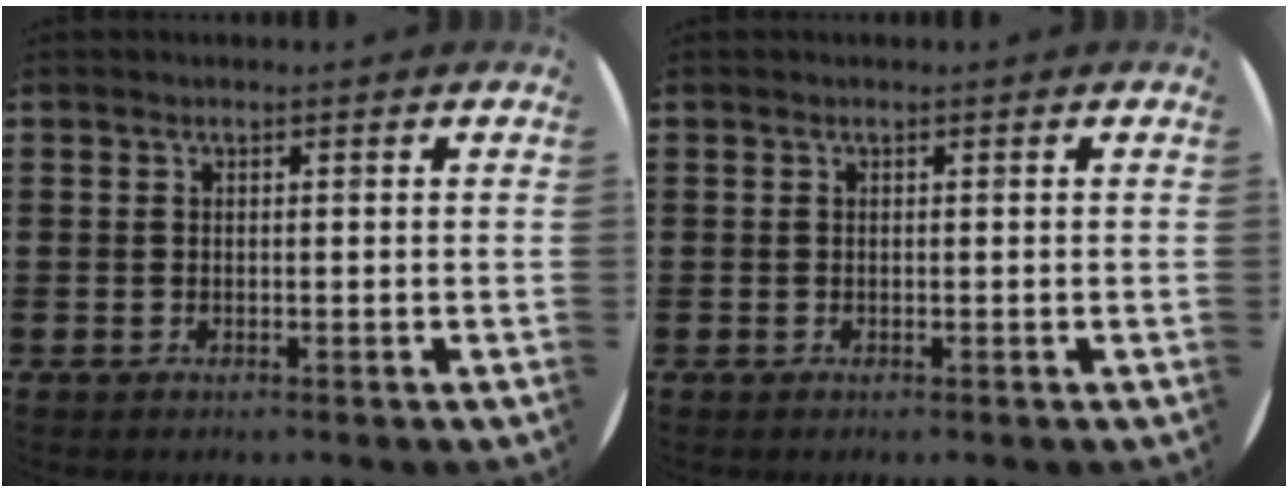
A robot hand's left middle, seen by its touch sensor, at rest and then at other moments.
{"total": 0.0}